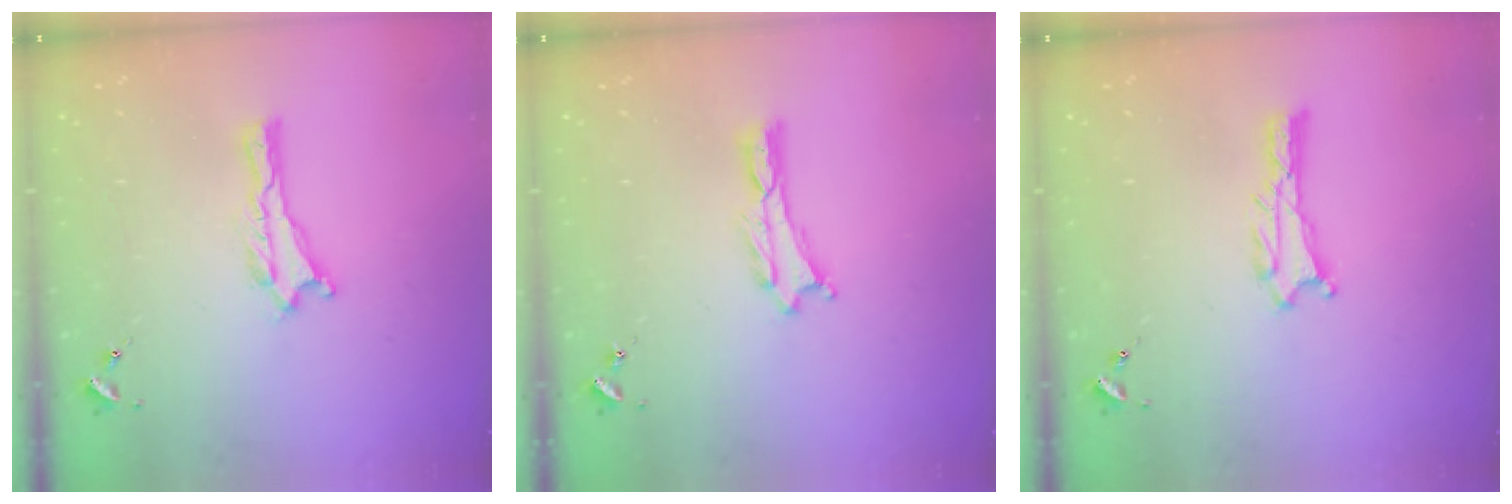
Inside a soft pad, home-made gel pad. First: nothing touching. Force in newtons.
{"total": 0.0}
{"total": 0.9, "press": 0.8, "slide": 0.1}